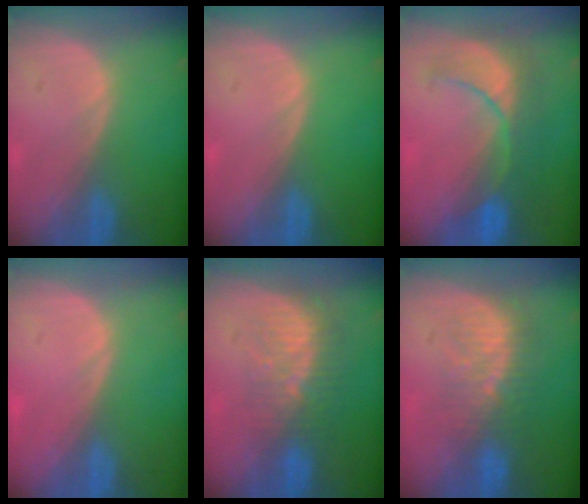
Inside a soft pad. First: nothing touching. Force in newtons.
{"total": 0.0}
{"total": 8.3, "press": 8.2, "slide": 1.1}
{"total": 0.5, "press": 0.0, "slide": 0.5}
{"total": 8.5, "press": 7.4, "slide": 4.1}
{"total": 8.1, "press": 7.6, "slide": 2.6}